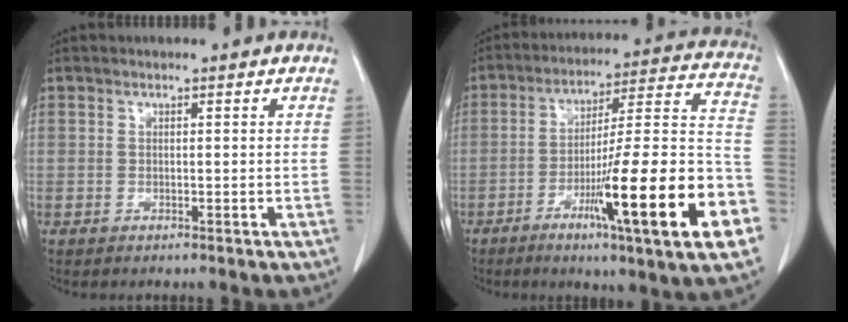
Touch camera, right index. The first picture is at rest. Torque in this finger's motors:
{"motor_torque": [2.14, 0.00, 1.05, 0.21]}